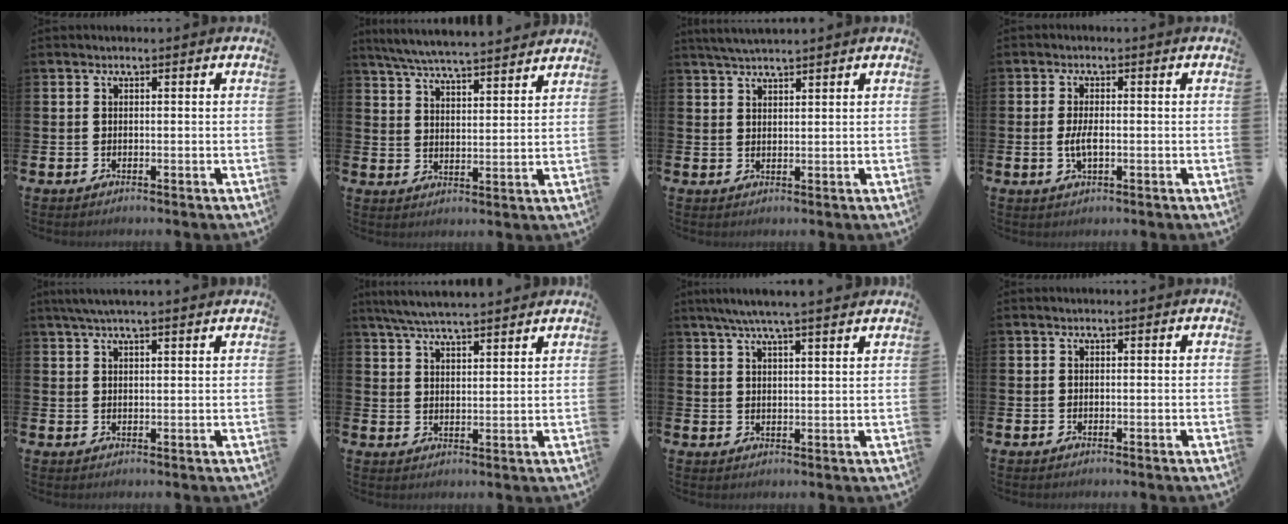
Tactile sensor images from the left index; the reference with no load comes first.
{"total": 6.4, "force": [6.2, 0.0, 1.4], "torque": [-0.047, -0.040, 0.110]}
{"total": 3.1, "force": [2.9, 0.3, 1.0], "torque": [-0.019, -0.008, 0.053]}
{"total": 3.0, "force": [-0.2, 1.2, 2.7], "torque": [-0.044, -0.001, -0.006]}
{"total": 3.7, "force": [3.2, 0.3, 1.9], "torque": [-0.037, -0.004, 0.058]}
{"total": 5.8, "force": [5.6, 0.3, 1.5], "torque": [-0.047, -0.023, 0.102]}
{"total": 5.6, "force": [5.1, -0.1, 2.2], "torque": [-0.050, -0.015, 0.092]}
{"total": 0.0}